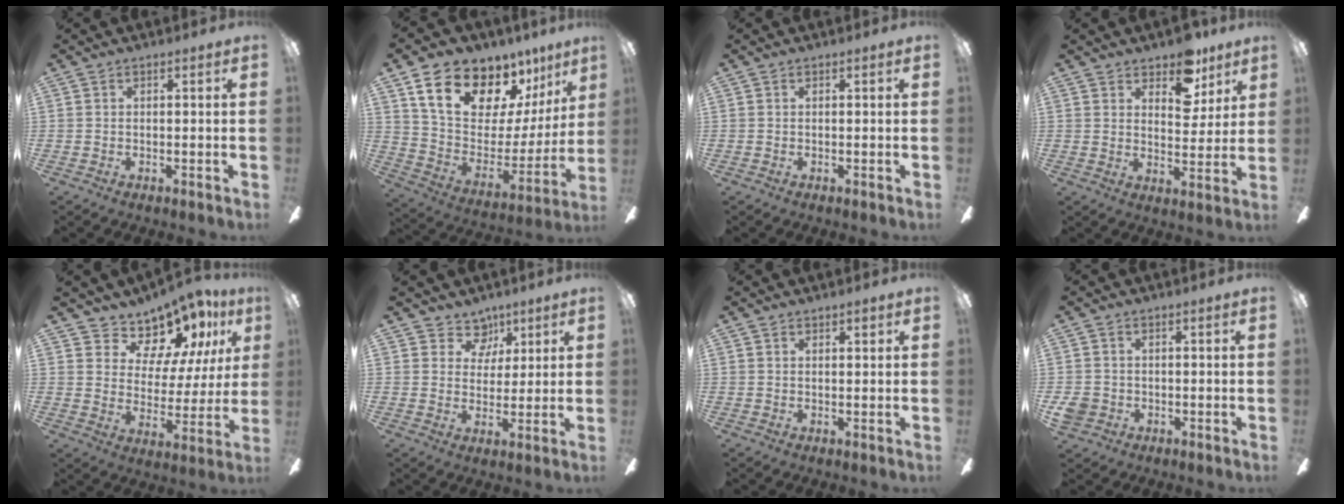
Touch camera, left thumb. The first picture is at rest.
{"total": 19.2, "force": [13.4, 10.2, 9.2], "torque": [-0.149, -0.096, 0.248]}
{"total": 0.0}
{"total": 10.1, "force": [7.2, 5.5, 4.5], "torque": [-0.057, -0.036, 0.129]}
{"total": 11.7, "force": [9.3, 6.5, 3.1], "torque": [-0.057, -0.078, 0.174]}
{"total": 7.2, "force": [4.5, 5.4, 1.5], "torque": [-0.022, -0.021, 0.084]}
{"total": 1.4, "force": [1.1, 0.6, 0.5], "torque": [-0.003, -0.003, 0.018]}
{"total": 4.0, "force": [-1.4, 3.4, 1.5], "torque": [-0.030, 0.006, -0.029]}